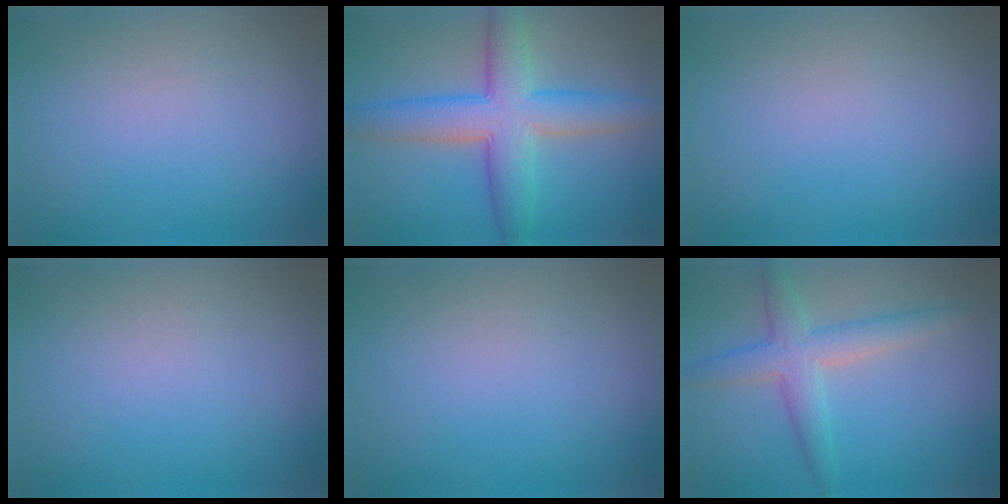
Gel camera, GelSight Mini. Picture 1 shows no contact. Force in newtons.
{"total": 7.5, "press": 7.4, "slide": 0.3}
{"total": 0.0}
{"total": 0.0}
{"total": 0.0}
{"total": 4.2, "press": 4.2, "slide": 0.1}